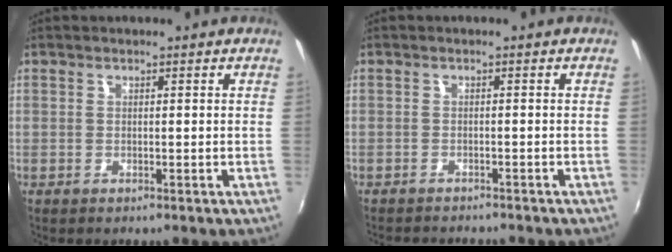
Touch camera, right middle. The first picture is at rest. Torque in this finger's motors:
{"motor_torque": [0.24, -0.36, 0.06, 0.04]}